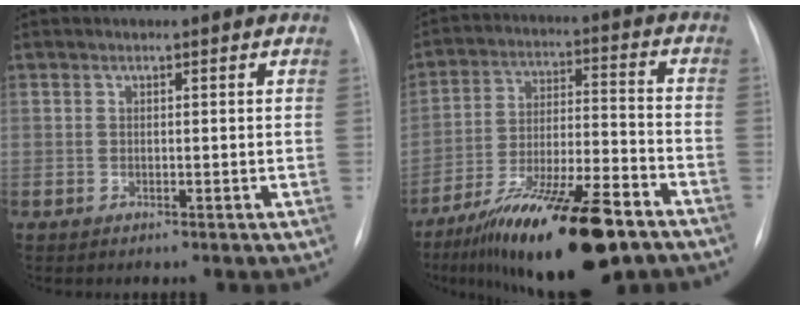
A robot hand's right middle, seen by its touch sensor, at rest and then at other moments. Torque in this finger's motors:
{"motor_torque": [1.28, -0.86, 0.47, 0.12]}